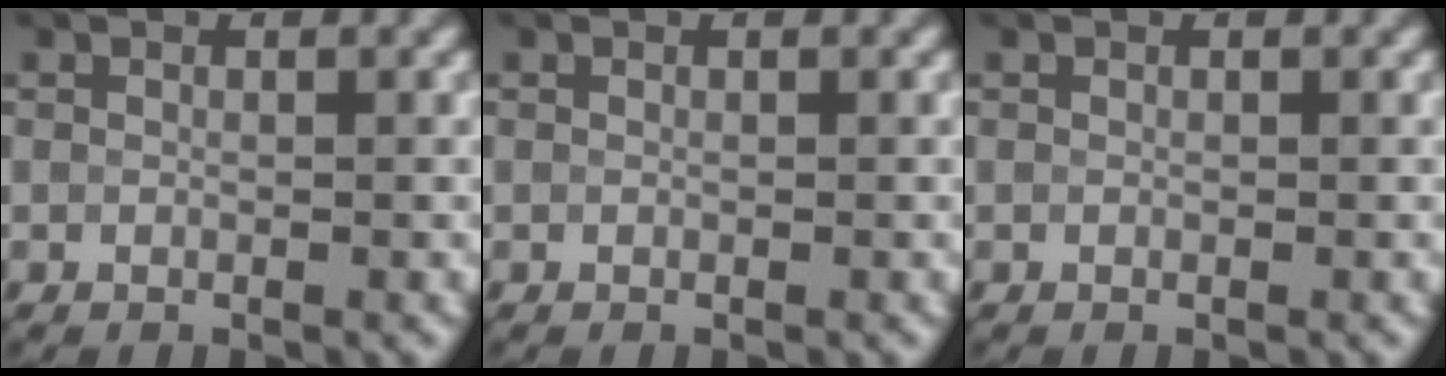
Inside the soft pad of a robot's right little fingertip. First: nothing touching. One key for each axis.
{"total": 0.0}
{"total": 0.0}